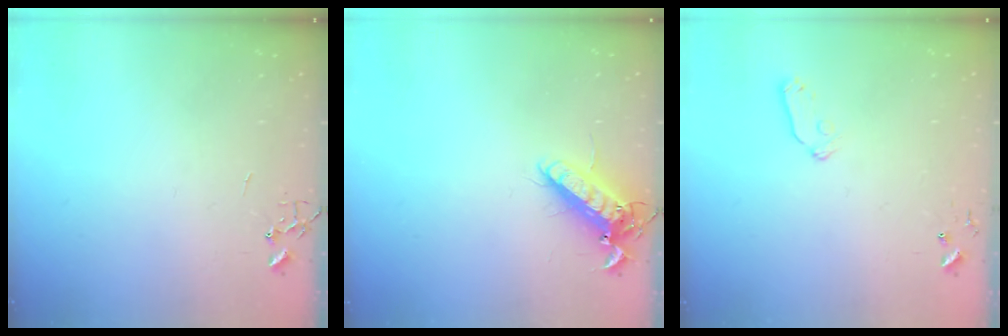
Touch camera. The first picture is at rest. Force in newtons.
{"total": 13.3, "press": 13.0, "slide": 2.5}
{"total": 6.8, "press": 6.7, "slide": 0.8}